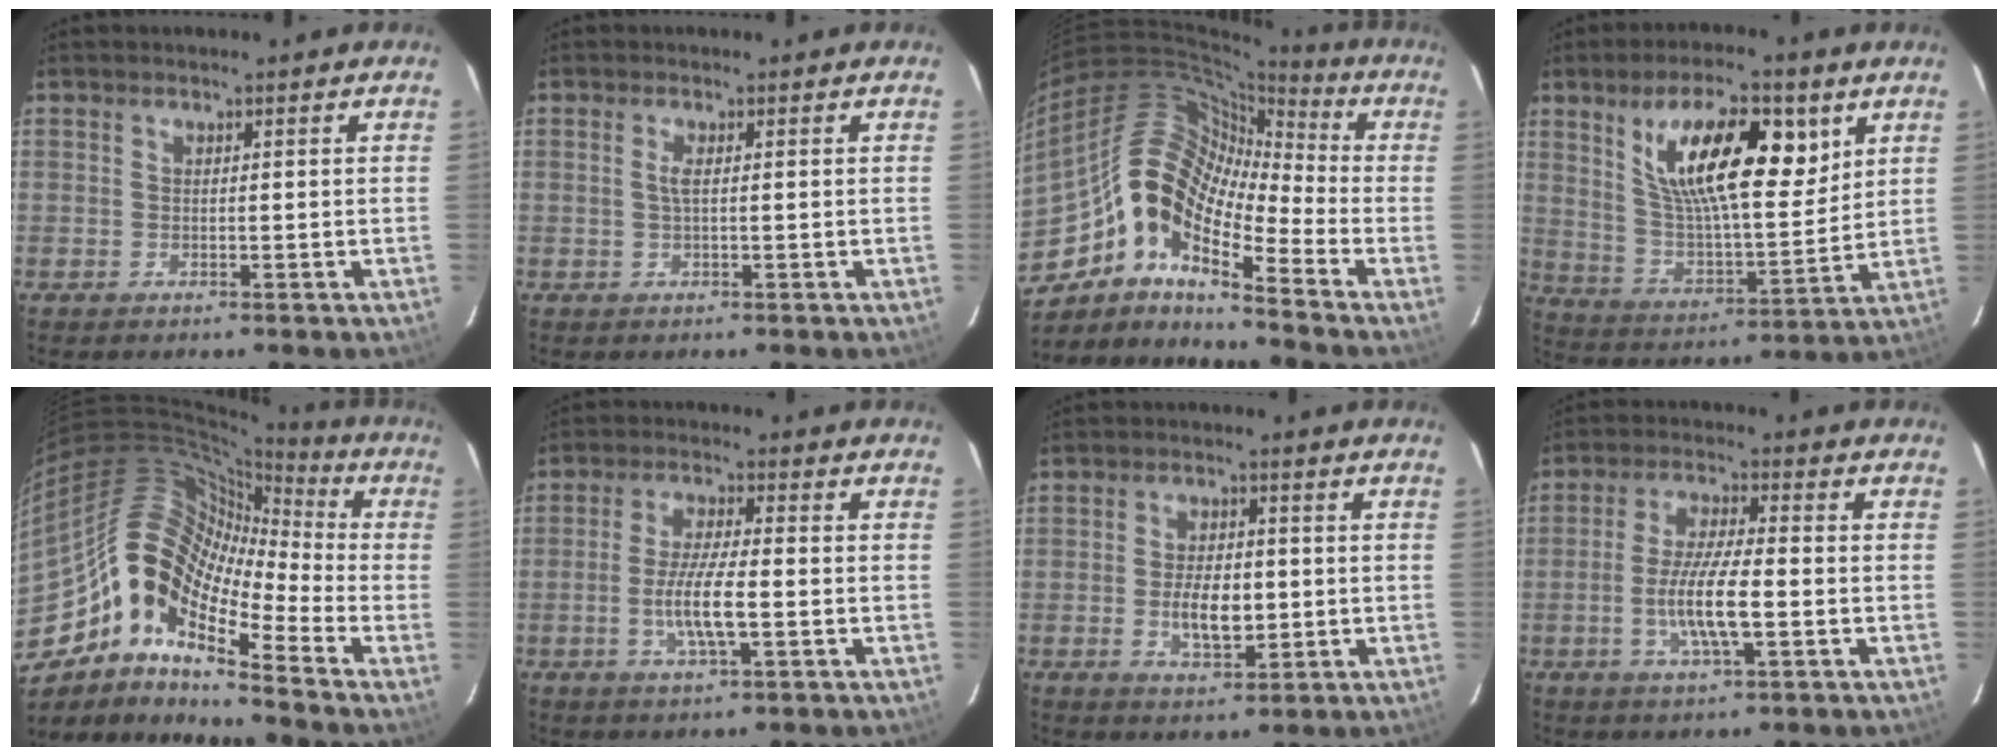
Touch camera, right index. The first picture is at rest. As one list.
[{"total": 1.3, "force": [0.1, 0.0, 1.3], "torque": [-0.026, 0.000, 0.000]}, {"total": 14.9, "force": [-7.8, 5.7, 11.3], "torque": [-0.185, 0.009, -0.167]}, {"total": 18.7, "force": [8.2, 6.9, 15.3], "torque": [-0.264, 0.009, 0.150]}, {"total": 15.7, "force": [-8.4, 6.3, 11.7], "torque": [-0.188, 0.004, -0.177]}, {"total": 7.5, "force": [-2.0, 1.4, 7.2], "torque": [-0.140, -0.006, -0.039]}, {"total": 7.0, "force": [-1.1, 3.5, 6.0], "torque": [-0.114, -0.003, -0.013]}, {"total": 8.9, "force": [-2.3, 1.6, 8.5], "torque": [-0.165, -0.005, -0.045]}]